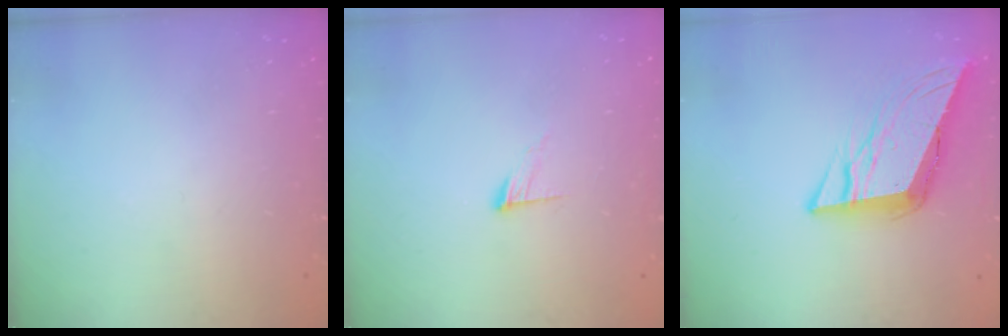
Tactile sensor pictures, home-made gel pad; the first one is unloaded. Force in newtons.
{"total": 6.8, "press": 6.8, "slide": 0.6}
{"total": 10.4, "press": 10.2, "slide": 1.7}